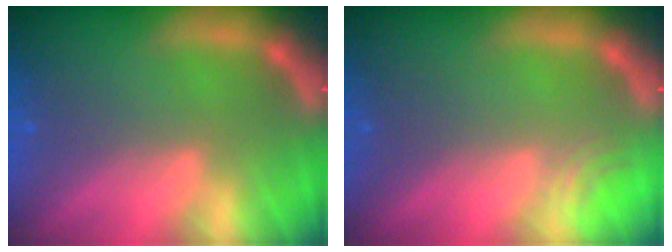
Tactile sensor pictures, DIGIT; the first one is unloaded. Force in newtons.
{"total": 1.5}